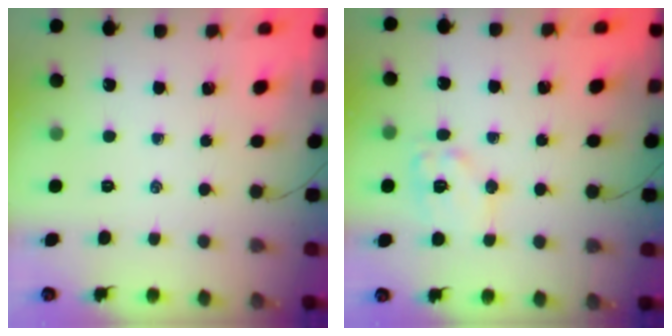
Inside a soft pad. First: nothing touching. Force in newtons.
{"total": 10.3, "press": 10.2, "slide": 1.4}